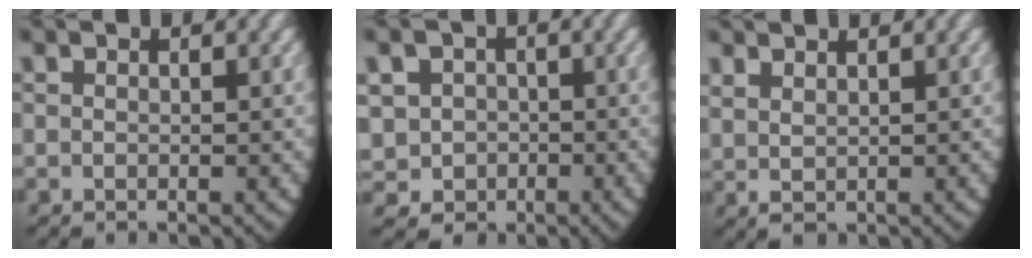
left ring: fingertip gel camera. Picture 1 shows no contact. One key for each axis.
{"total": 9.4, "fx": -1.4, "fy": 8.9, "fz": 3.0, "tx": -0.076, "ty": -0.035, "tz": -0.021}
{"total": 1.6, "fx": 1.3, "fy": 0.7, "fz": 0.7, "tx": -0.017, "ty": -0.007, "tz": 0.037}